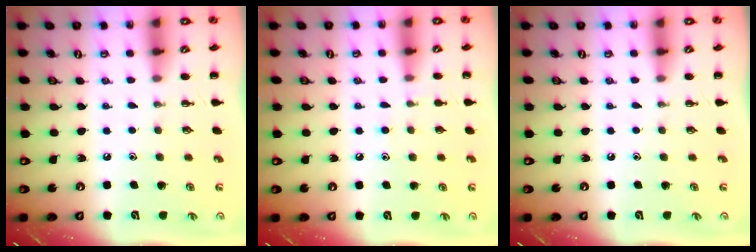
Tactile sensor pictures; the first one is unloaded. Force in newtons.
{"total": 4.8, "press": 4.5, "slide": 1.7}
{"total": 0.0}